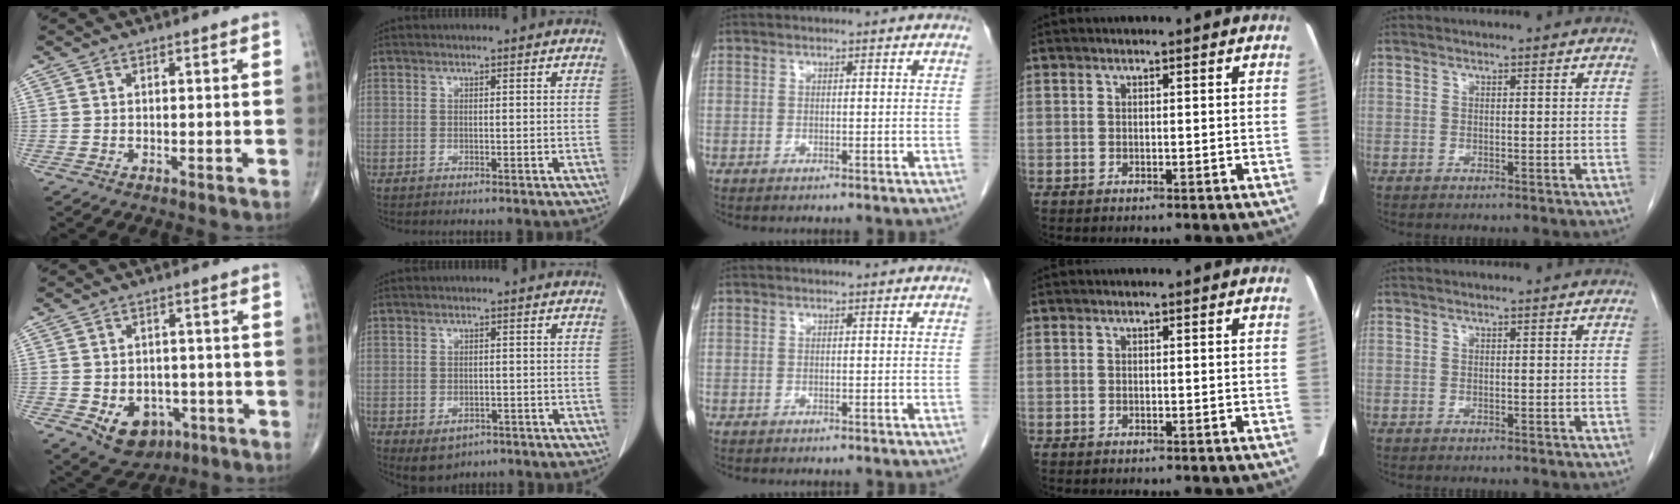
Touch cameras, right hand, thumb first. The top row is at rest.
{"thumb": {"total": 9.0, "force": [-3.3, 6.7, 4.9], "torque": [-0.050, 0.017, -0.036]}, "index": {"total": 3.7, "force": [-1.8, 2.6, 1.9], "torque": [-0.024, -0.003, -0.011]}}